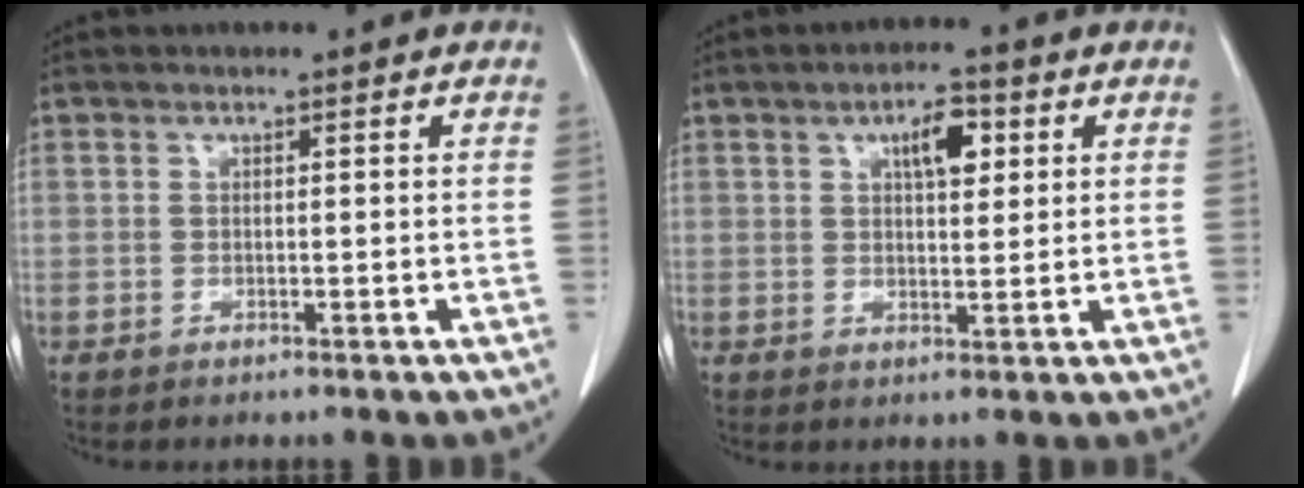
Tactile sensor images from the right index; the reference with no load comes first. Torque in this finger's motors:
{"motor_torque": [0.11, 0.07, 0.05, 0.03]}